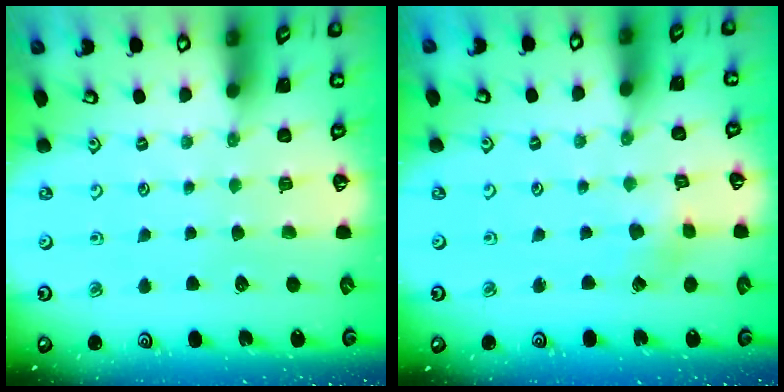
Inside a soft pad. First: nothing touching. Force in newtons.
{"total": 2.0, "press": 1.9, "slide": 0.3}